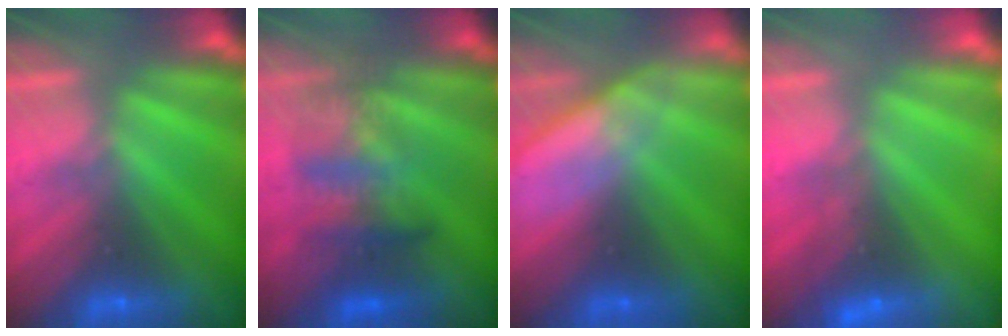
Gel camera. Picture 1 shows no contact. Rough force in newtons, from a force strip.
{"total": 3.8}
{"total": 2.9}
{"total": 2.4}